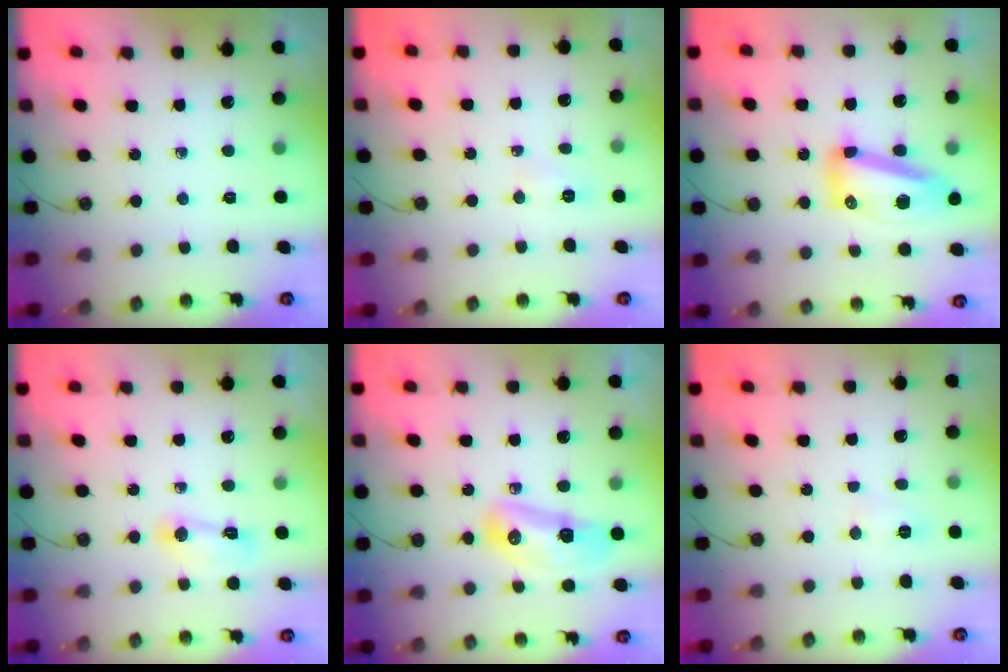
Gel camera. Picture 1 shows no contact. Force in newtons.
{"total": 16.7, "press": 5.3, "slide": 15.8}
{"total": 13.8, "press": 13.8, "slide": 1.5}
{"total": 5.5, "press": 5.4, "slide": 0.7}
{"total": 13.9, "press": 11.8, "slide": 7.2}
{"total": 4.1, "press": 4.0, "slide": 1.0}